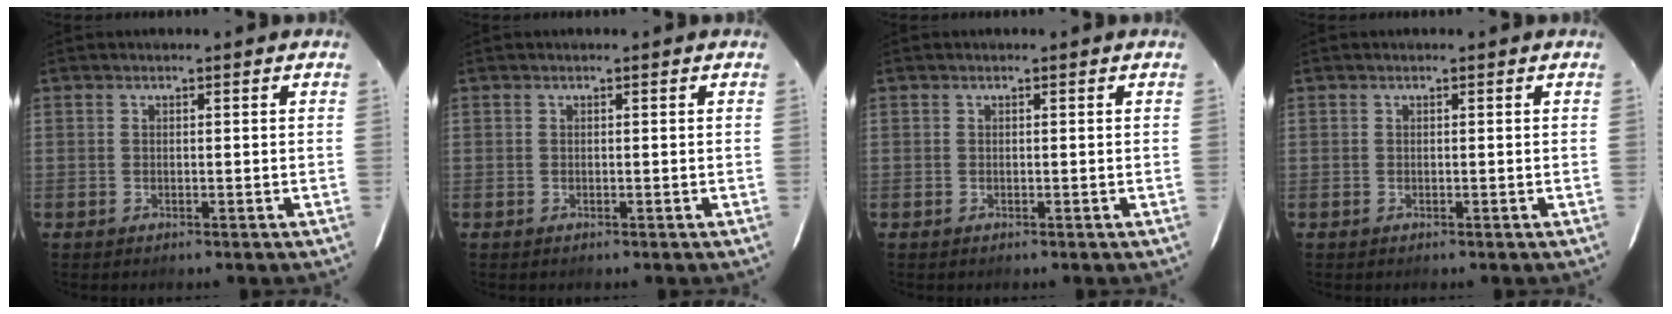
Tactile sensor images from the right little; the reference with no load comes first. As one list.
[{"total": 0.0}, {"total": 0.0}, {"total": 0.0}]